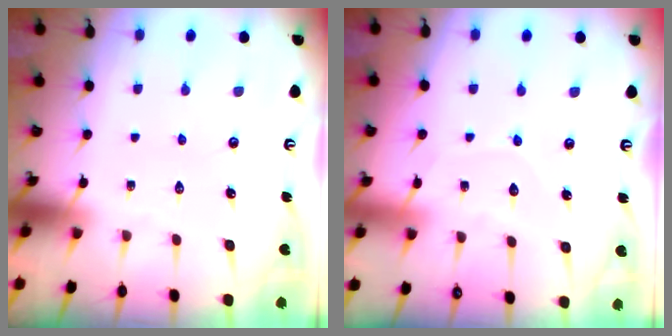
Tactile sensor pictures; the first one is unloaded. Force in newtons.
{"total": 5.3, "press": 5.3, "slide": 0.6}